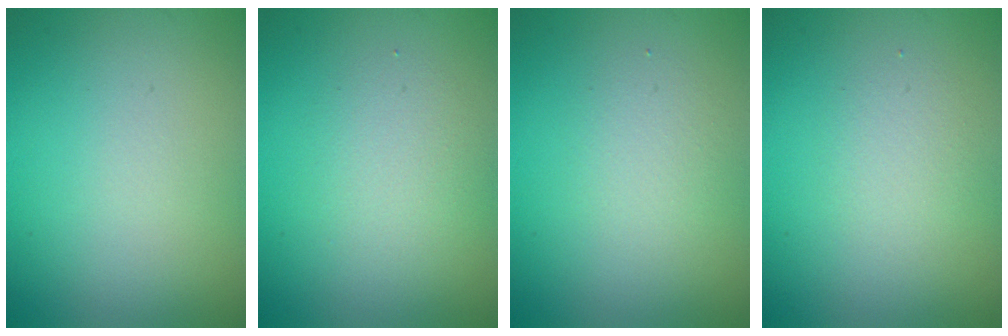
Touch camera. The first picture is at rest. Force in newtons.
{"total": 2.2, "press": 2.2, "slide": 0.2}
{"total": 1.7, "press": 1.7, "slide": 0.2}
{"total": 1.5, "press": 1.5, "slide": 0.2}